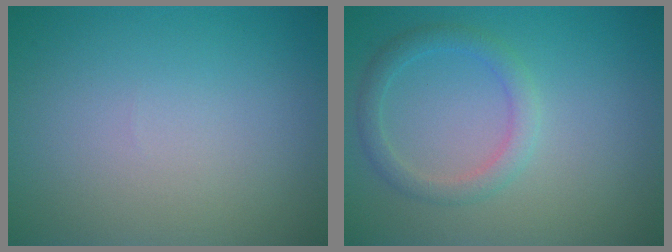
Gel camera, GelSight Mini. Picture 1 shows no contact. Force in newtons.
{"total": 2.3, "press": 2.3, "slide": 0.0}